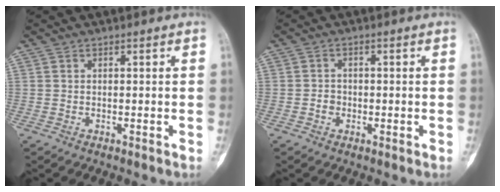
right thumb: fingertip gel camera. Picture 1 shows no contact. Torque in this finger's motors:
{"motor_torque": [0.94, 0.78, 0.22, -0.26, 0.00]}